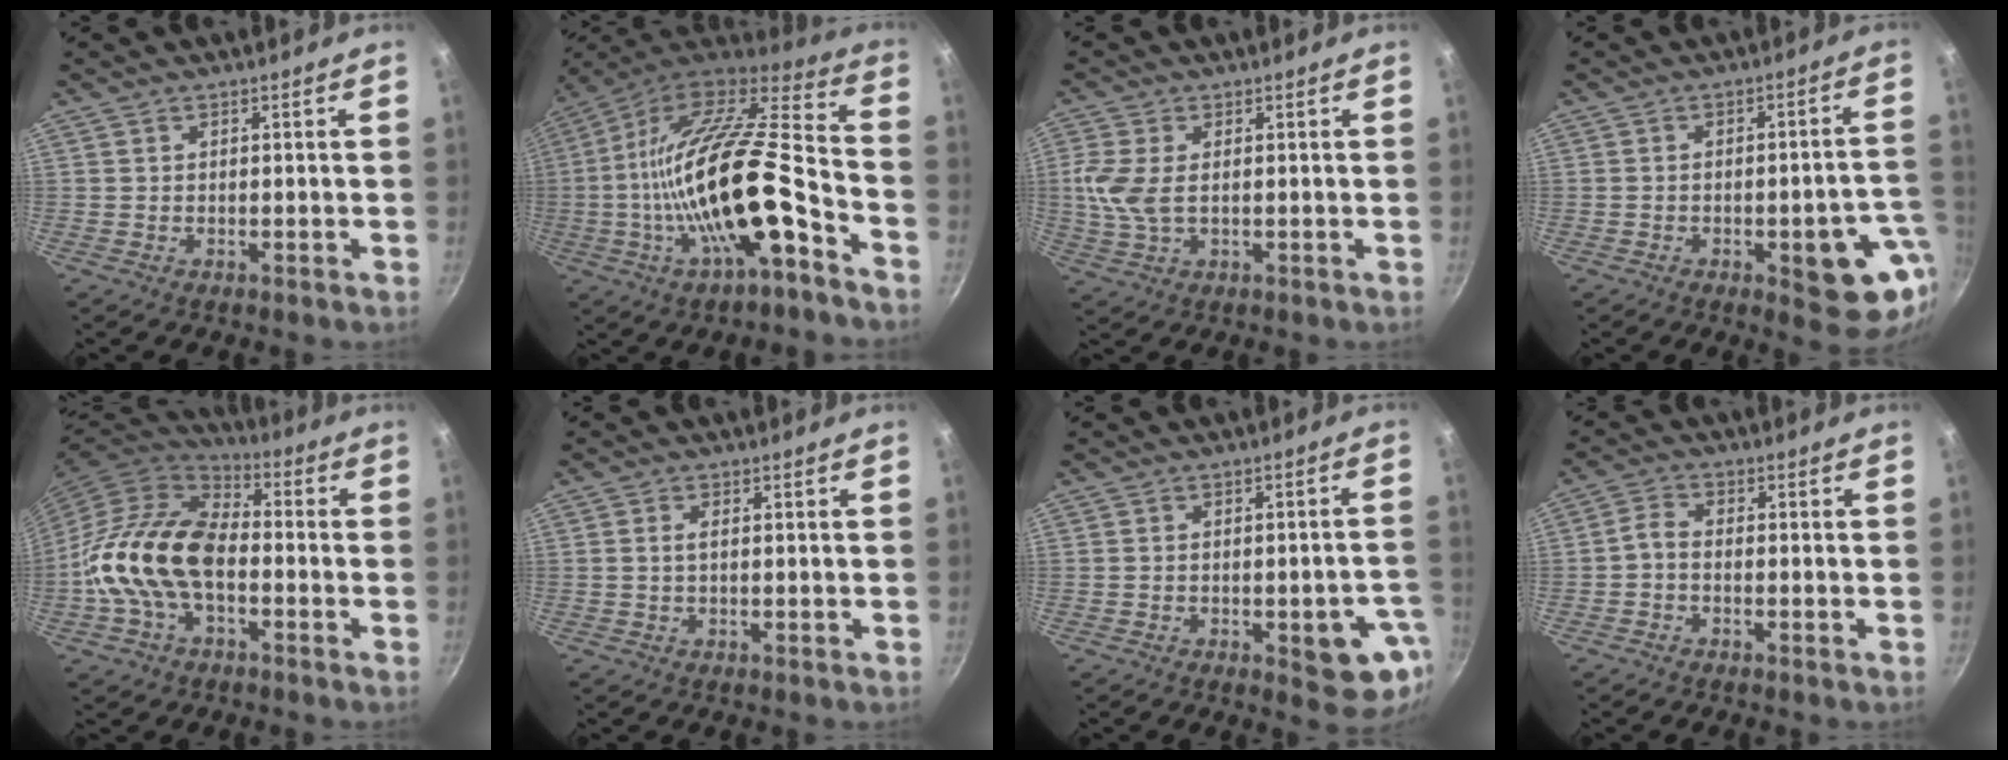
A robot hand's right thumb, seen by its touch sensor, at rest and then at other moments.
{"total": 25.7, "force": [-8.4, 8.3, 22.9], "torque": [-0.385, 0.036, -0.154]}
{"total": 6.5, "force": [0.6, 3.6, 5.4], "torque": [-0.122, 0.000, 0.013]}
{"total": 13.0, "force": [-3.9, 4.9, 11.4], "torque": [-0.094, 0.026, -0.046]}
{"total": 16.6, "force": [-2.9, 10.4, 12.6], "torque": [-0.213, 0.036, -0.069]}
{"total": 1.3, "force": [0.1, 0.5, 1.2], "torque": [-0.027, 0.003, 0.001]}
{"total": 10.2, "force": [-3.4, 4.0, 8.8], "torque": [-0.065, 0.017, -0.040]}
{"total": 2.4, "force": [-1.1, 1.3, 1.6], "torque": [-0.042, 0.014, -0.031]}